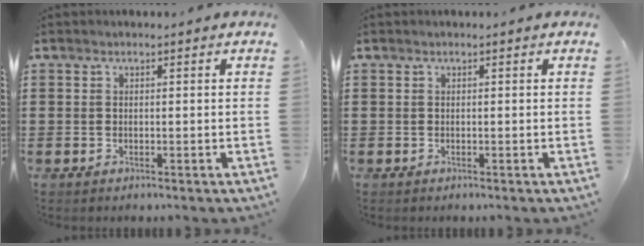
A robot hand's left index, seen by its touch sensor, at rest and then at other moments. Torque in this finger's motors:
{"motor_torque": [0.00, 0.01, 0.00, 0.00]}